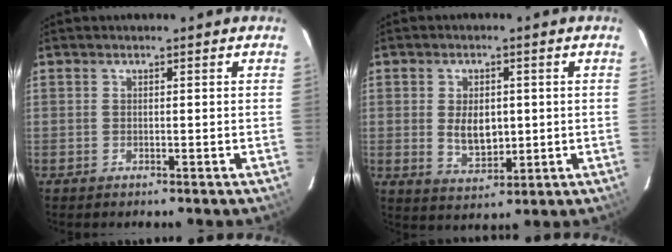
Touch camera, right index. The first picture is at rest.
{"total": 6.6, "force": [0.1, 4.2, 5.2], "torque": [-0.094, -0.005, 0.012]}